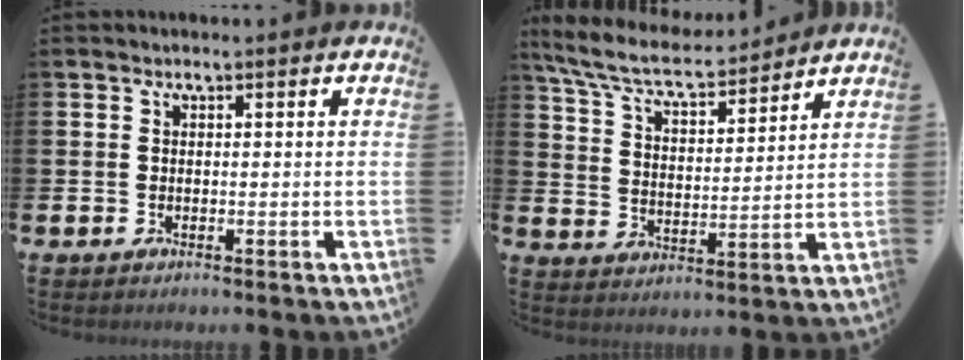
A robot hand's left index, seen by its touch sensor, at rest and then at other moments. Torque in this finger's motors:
{"motor_torque": [1.07, -1.07, 0.29, 0.08]}